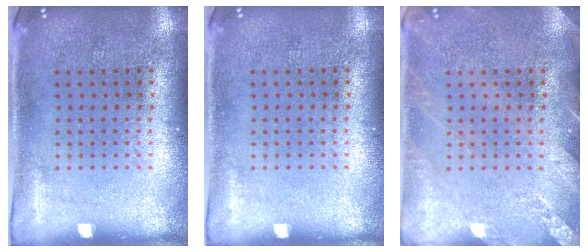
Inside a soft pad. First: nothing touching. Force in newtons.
{"total": 0.0}
{"total": 2.1, "press": 2.1, "slide": 0.2}